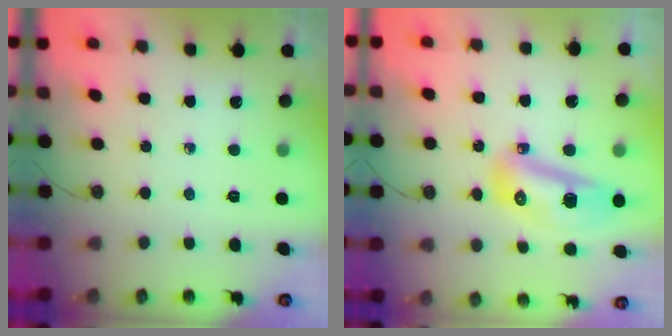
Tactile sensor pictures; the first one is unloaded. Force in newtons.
{"total": 12.6, "press": 12.5, "slide": 1.6}